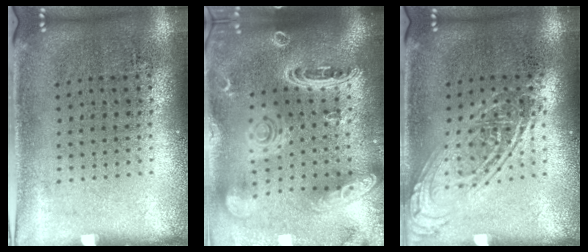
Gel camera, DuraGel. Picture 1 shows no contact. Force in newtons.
{"total": 3.3, "press": 2.7, "slide": 1.9}
{"total": 1.6, "press": 1.6, "slide": 0.1}